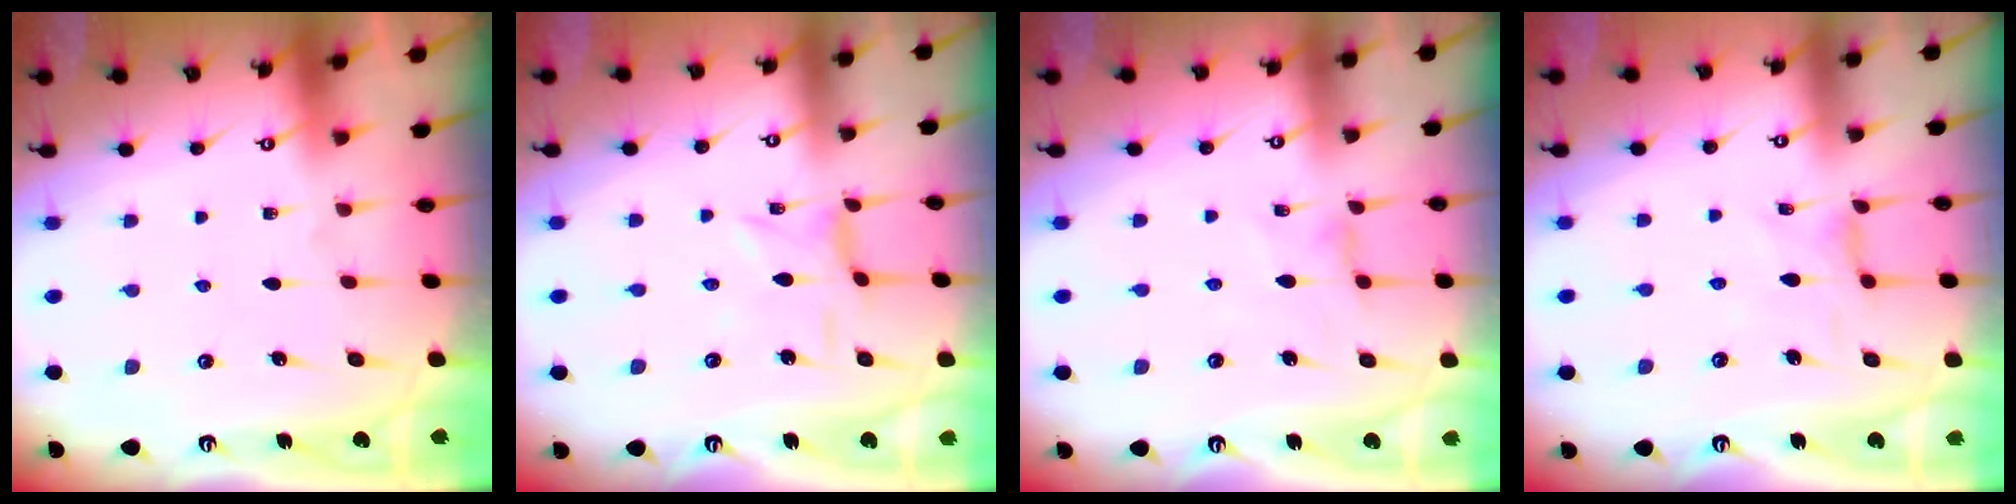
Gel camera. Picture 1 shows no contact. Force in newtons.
{"total": 0.6, "press": 0.5, "slide": 0.3}
{"total": 2.5, "press": 2.4, "slide": 0.4}
{"total": 0.8, "press": 0.7, "slide": 0.2}